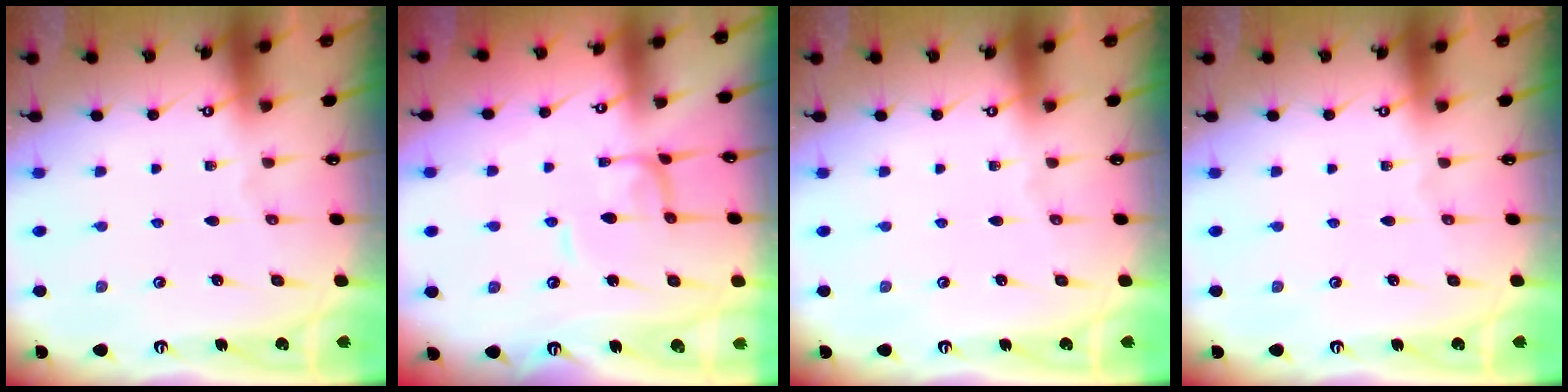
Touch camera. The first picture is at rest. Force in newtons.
{"total": 0.9, "press": 0.9, "slide": 0.2}
{"total": 0.0}
{"total": 0.0}